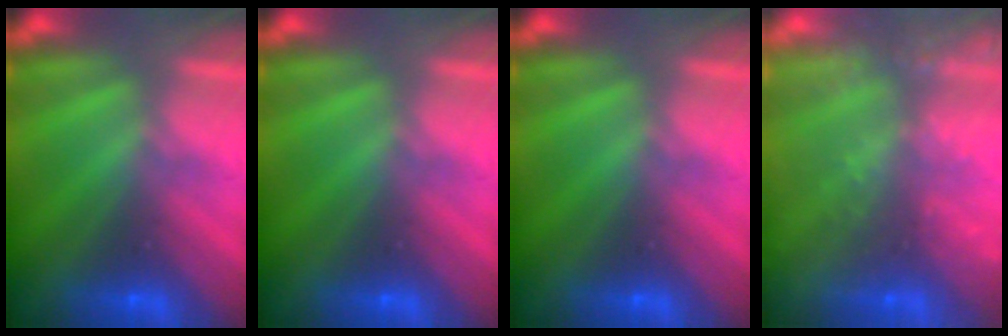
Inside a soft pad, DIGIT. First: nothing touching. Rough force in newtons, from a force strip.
{"total": 0.0}
{"total": 0.0}
{"total": 6.9}